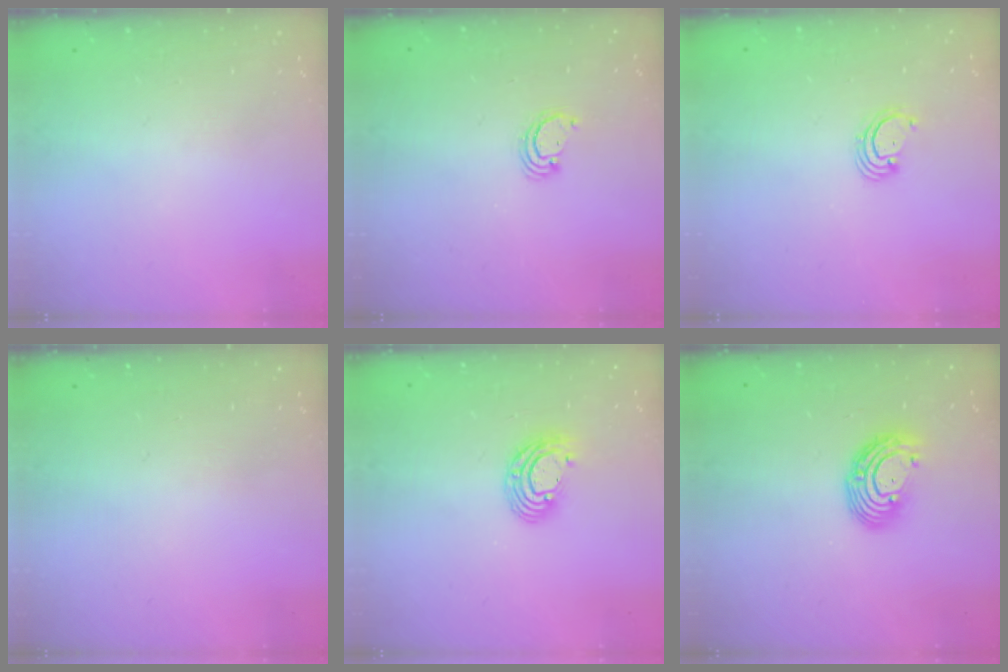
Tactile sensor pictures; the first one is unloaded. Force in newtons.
{"total": 2.6, "press": 2.6, "slide": 0.3}
{"total": 2.6, "press": 2.6, "slide": 0.3}
{"total": 0.0}
{"total": 8.0, "press": 8.0, "slide": 0.4}
{"total": 9.8, "press": 9.7, "slide": 0.9}